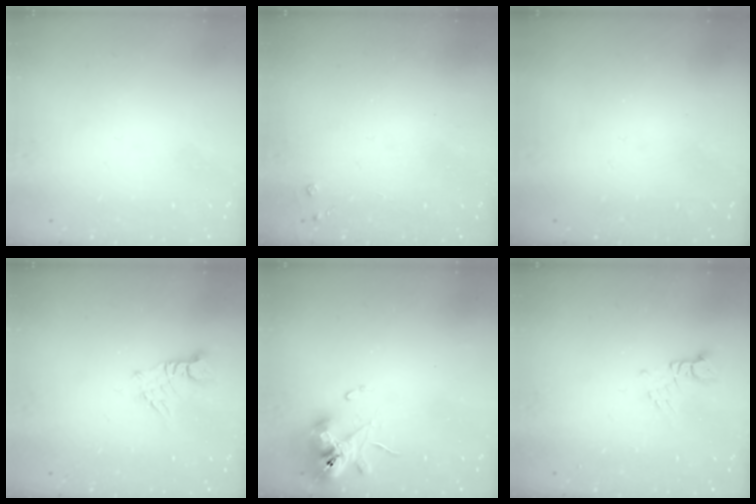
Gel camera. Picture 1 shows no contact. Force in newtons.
{"total": 2.7, "press": 2.7, "slide": 0.4}
{"total": 0.0}
{"total": 3.1, "press": 3.1, "slide": 0.3}
{"total": 10.5, "press": 10.4, "slide": 1.4}
{"total": 2.4, "press": 2.3, "slide": 0.3}